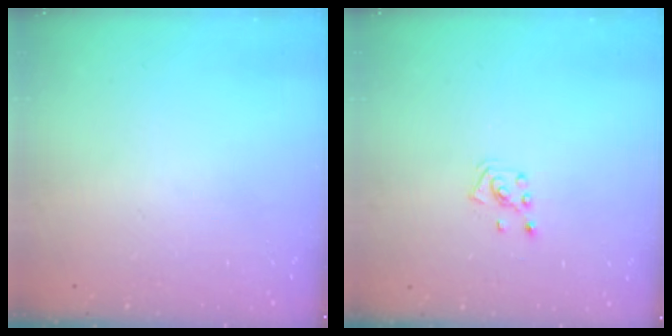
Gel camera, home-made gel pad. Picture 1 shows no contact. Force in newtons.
{"total": 2.6, "press": 2.6, "slide": 0.5}